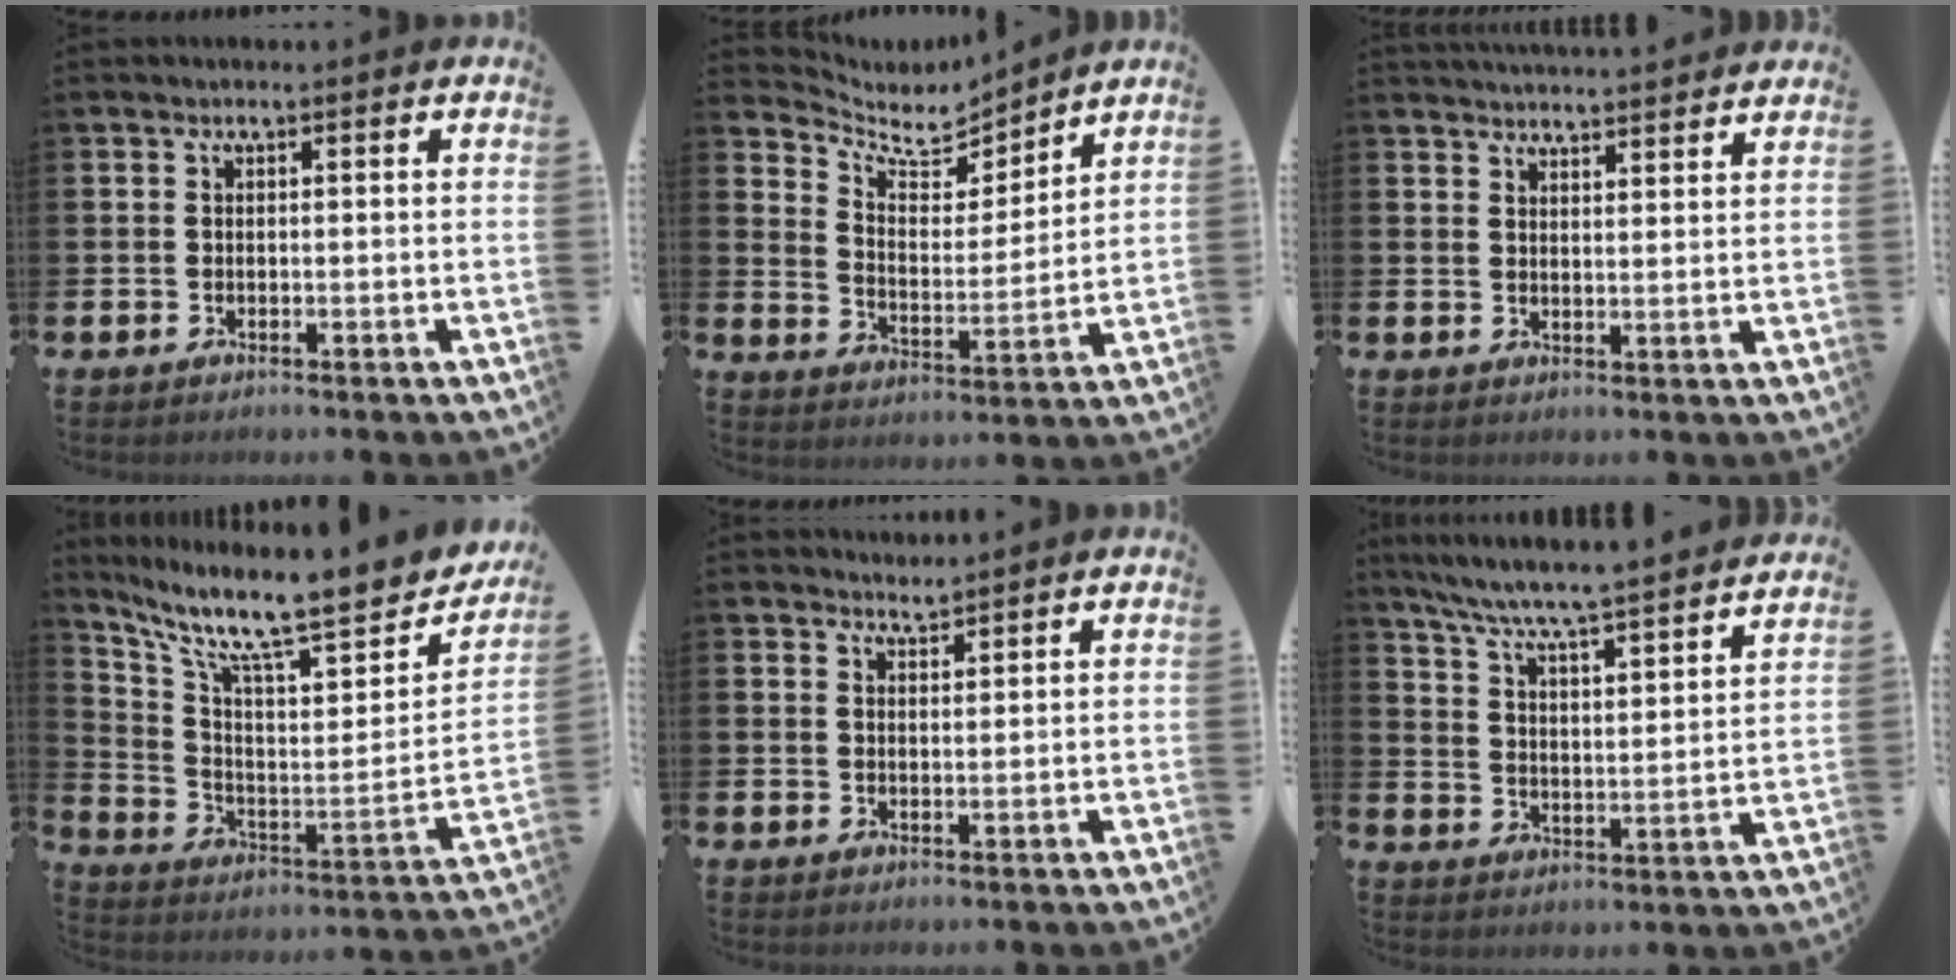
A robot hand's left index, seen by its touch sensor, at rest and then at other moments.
{"total": 6.6, "force": [6.2, 2.2, 0.8], "torque": [-0.050, -0.053, 0.106]}
{"total": 3.8, "force": [3.8, -0.2, -0.1], "torque": [-0.005, -0.024, 0.068]}
{"total": 10.9, "force": [8.8, 2.1, 6.1], "torque": [-0.128, -0.084, 0.135]}
{"total": 2.0, "force": [2.0, 0.1, -0.1], "torque": [-0.002, -0.011, 0.037]}
{"total": 7.4, "force": [7.0, 0.0, 2.3], "torque": [-0.079, -0.059, 0.119]}